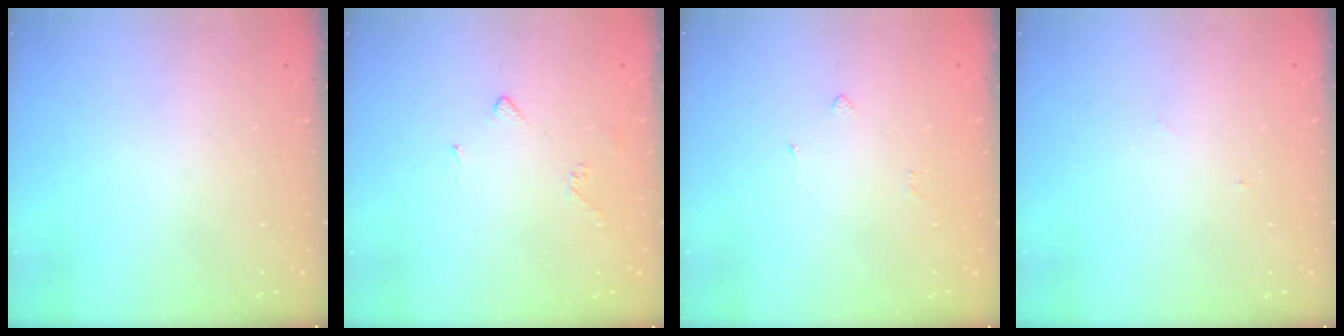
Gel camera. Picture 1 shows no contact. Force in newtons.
{"total": 3.3, "press": 3.3, "slide": 0.5}
{"total": 1.9, "press": 1.8, "slide": 0.6}
{"total": 2.8, "press": 2.8, "slide": 0.3}